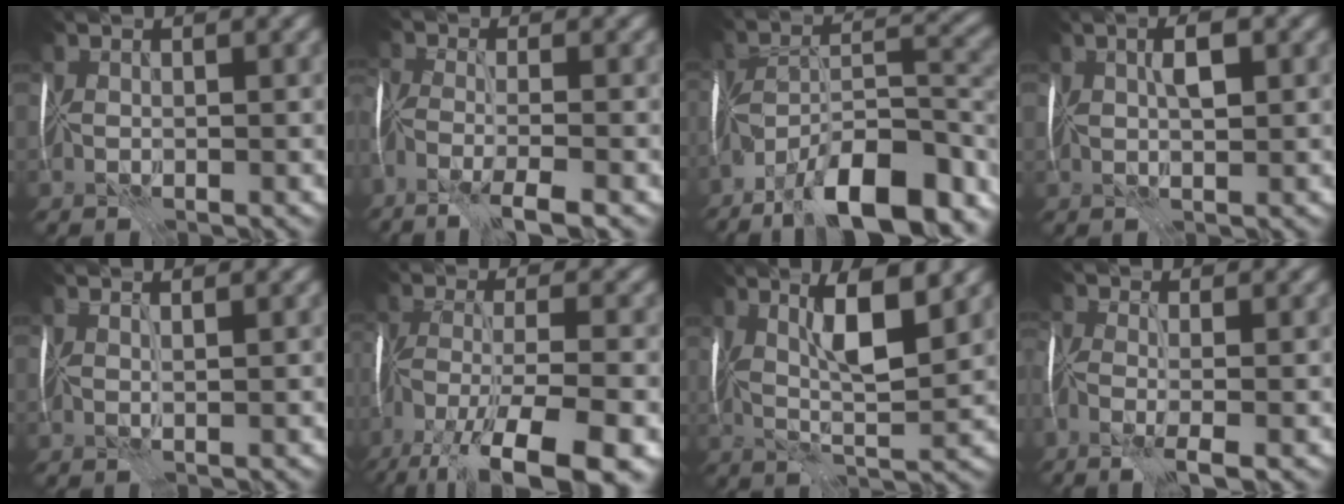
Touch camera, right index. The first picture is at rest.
{"total": 5.7, "force": [-3.8, 0.9, 4.1], "torque": [-0.076, -0.013, -0.077]}
{"total": 13.9, "force": [-10.2, 4.4, 8.4], "torque": [-0.145, 0.012, -0.164]}
{"total": 2.4, "force": [0.8, 0.6, 2.1], "torque": [-0.044, 0.004, 0.012]}
{"total": 1.1, "force": [0.7, -0.8, -0.1], "torque": [0.001, -0.003, 0.011]}
{"total": 12.9, "force": [-8.8, 3.0, 8.9], "torque": [-0.168, -0.028, -0.139]}
{"total": 6.7, "force": [2.5, 1.2, 6.1], "torque": [-0.108, 0.000, 0.039]}
{"total": 4.9, "force": [-2.1, 1.6, 4.1], "torque": [-0.084, -0.004, -0.035]}